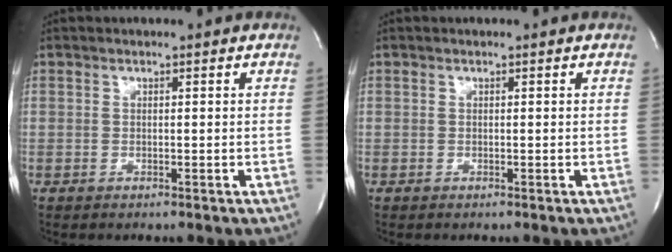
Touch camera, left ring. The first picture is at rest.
{"total": 0.0}